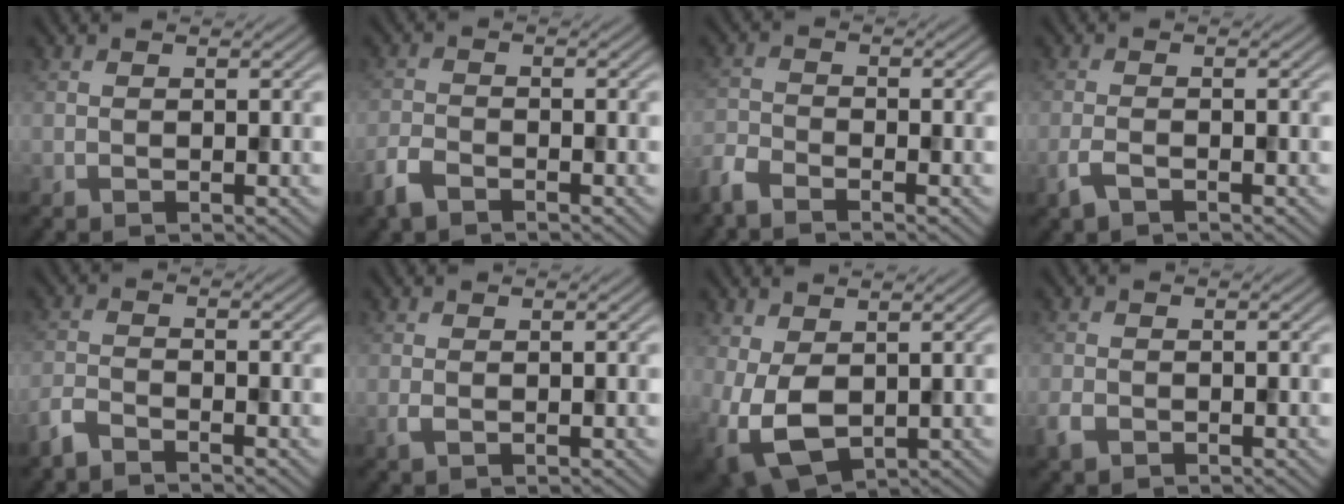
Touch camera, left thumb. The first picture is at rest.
{"total": 3.2, "force": [-2.5, 1.2, 1.7], "torque": [-0.041, -0.007, -0.061]}
{"total": 3.6, "force": [-3.1, 0.9, 1.6], "torque": [-0.040, -0.011, -0.077]}
{"total": 2.1, "force": [-1.3, 0.6, 1.5], "torque": [-0.037, 0.000, -0.032]}
{"total": 2.8, "force": [-2.4, 0.6, 1.3], "torque": [-0.033, -0.007, -0.061]}
{"total": 0.9, "force": [0.0, 0.4, 0.8], "torque": [-0.022, -0.001, -0.001]}
{"total": 6.8, "force": [-0.2, 4.3, 5.2], "torque": [-0.134, -0.014, -0.004]}
{"total": 1.8, "force": [-1.0, 1.2, 0.9], "torque": [-0.025, -0.005, -0.024]}